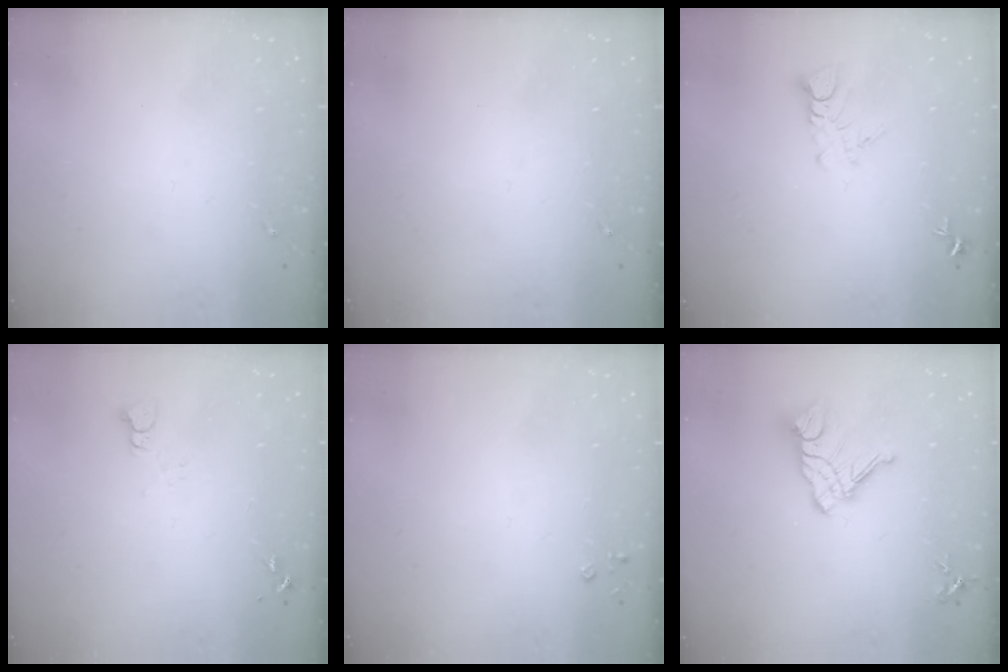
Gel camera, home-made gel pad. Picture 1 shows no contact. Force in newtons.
{"total": 0.0}
{"total": 5.0, "press": 5.0, "slide": 0.3}
{"total": 2.2, "press": 2.2, "slide": 0.2}
{"total": 2.2, "press": 2.2, "slide": 0.3}
{"total": 14.1, "press": 14.1, "slide": 1.5}